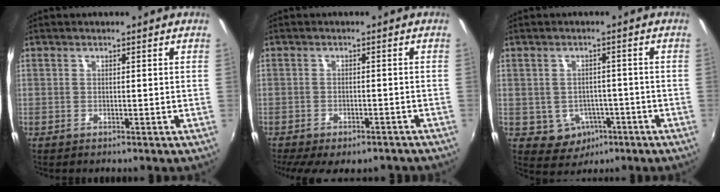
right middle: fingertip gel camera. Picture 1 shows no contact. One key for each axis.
{"total": 11.0, "fx": -8.6, "fy": 3.9, "fz": 5.6, "tx": -0.123, "ty": -0.038, "tz": -0.120}
{"total": 6.1, "fx": -2.4, "fy": 5.3, "fz": 1.6, "tx": -0.048, "ty": 0.007, "tz": -0.016}